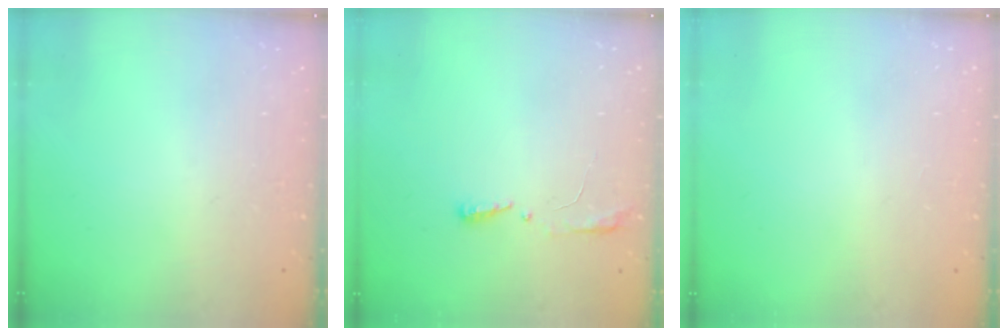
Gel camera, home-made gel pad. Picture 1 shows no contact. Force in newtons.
{"total": 4.1, "press": 3.9, "slide": 1.2}
{"total": 1.1, "press": 0.8, "slide": 0.7}